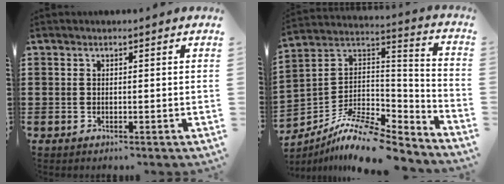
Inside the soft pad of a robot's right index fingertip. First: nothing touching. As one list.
[{"total": 11.1, "force": [-9.0, 3.2, 5.6], "torque": [-0.108, 0.013, -0.175]}]